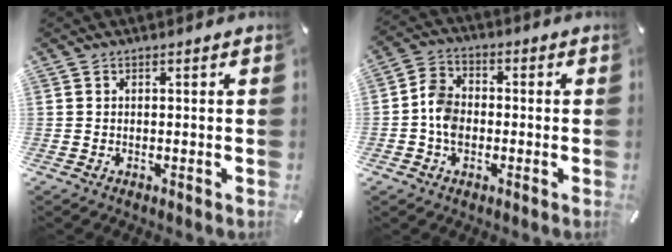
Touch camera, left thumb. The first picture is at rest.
{"total": 6.5, "force": [-1.5, 5.1, 3.8], "torque": [-0.085, 0.012, -0.029]}